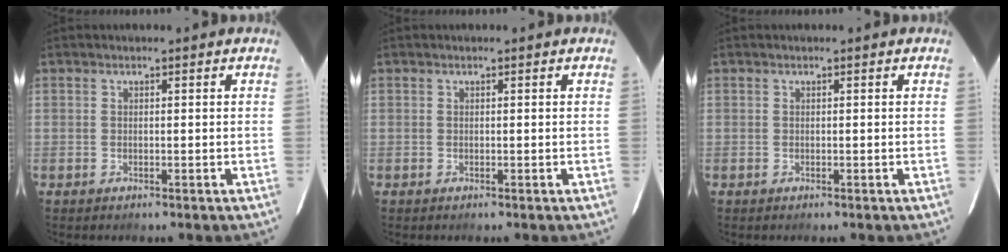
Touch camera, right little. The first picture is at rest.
{"total": 0.0}
{"total": 0.0}